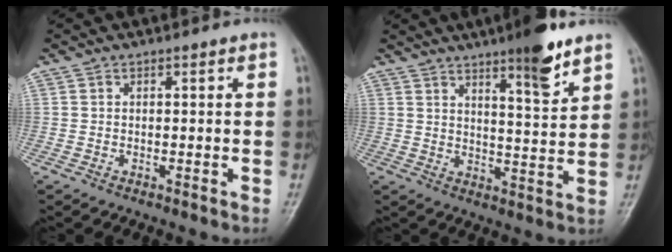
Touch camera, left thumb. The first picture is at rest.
{"total": 9.7, "force": [6.6, 1.4, 6.9], "torque": [-0.090, -0.045, 0.098]}